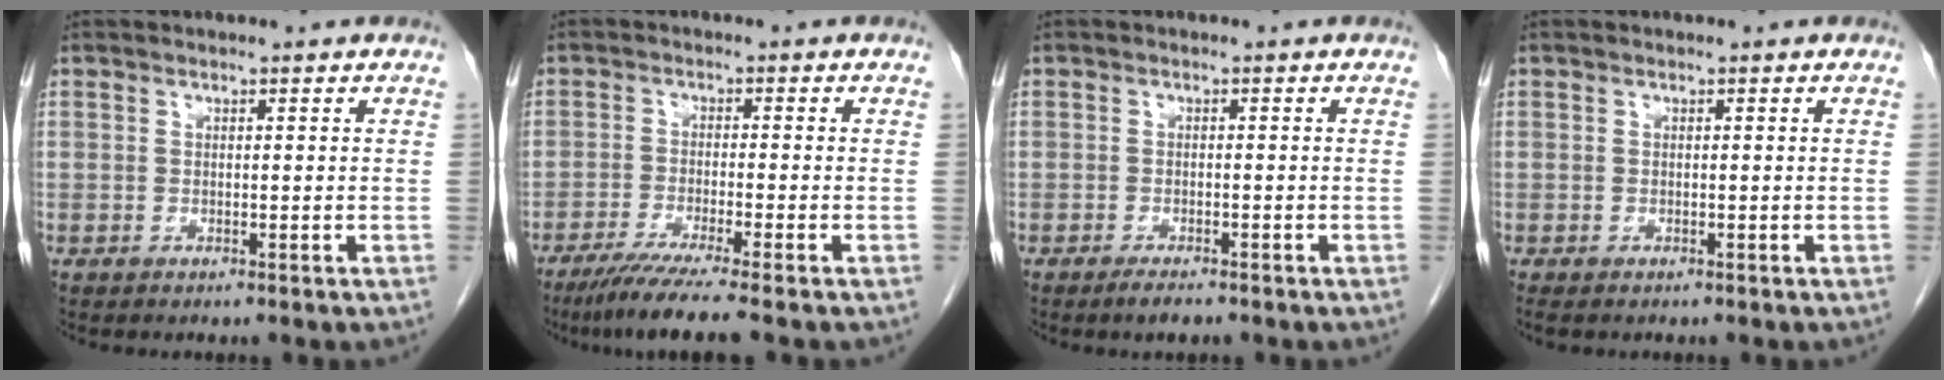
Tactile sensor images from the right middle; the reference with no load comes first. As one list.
[{"total": 7.0, "force": [-5.4, -1.2, 4.3], "torque": [-0.067, -0.023, -0.095]}, {"total": 2.0, "force": [-1.5, 0.4, 1.2], "torque": [-0.026, -0.004, -0.024]}, {"total": 0.8, "force": [-0.6, 0.3, 0.3], "torque": [-0.005, -0.001, -0.008]}]